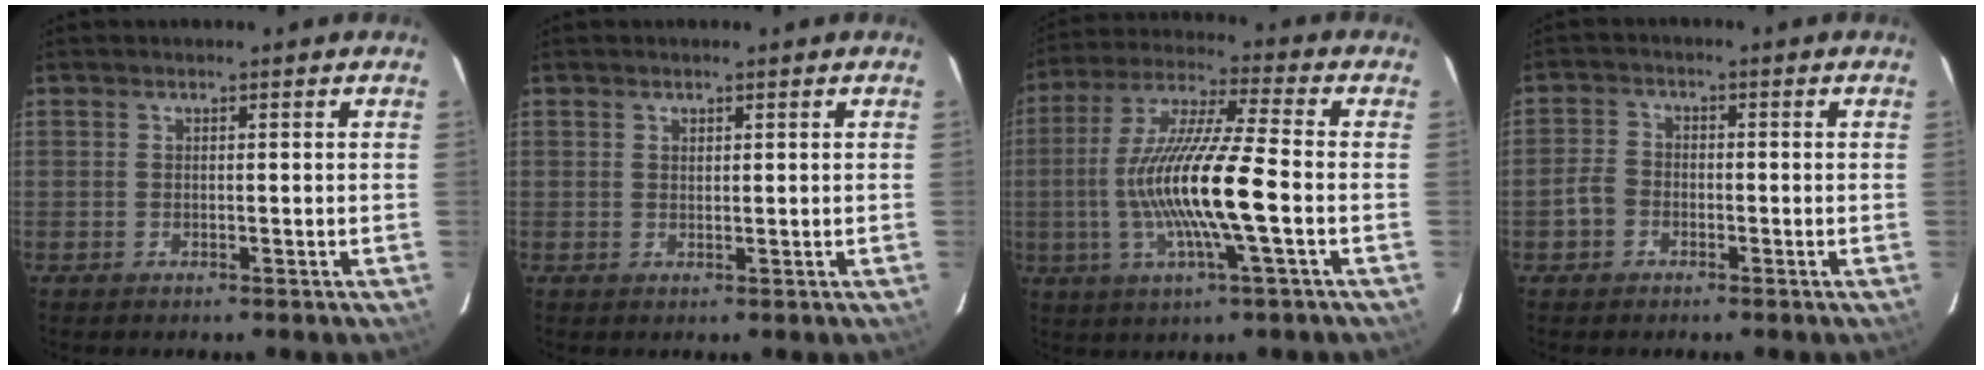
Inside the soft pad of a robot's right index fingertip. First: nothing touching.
{"total": 0.8, "force": [0.5, 0.6, 0.3], "torque": [-0.003, 0.002, 0.010]}
{"total": 16.0, "force": [-2.9, 0.9, 15.8], "torque": [-0.308, -0.002, -0.055]}
{"total": 3.7, "force": [-1.8, 3.0, 1.3], "torque": [-0.031, 0.011, -0.033]}